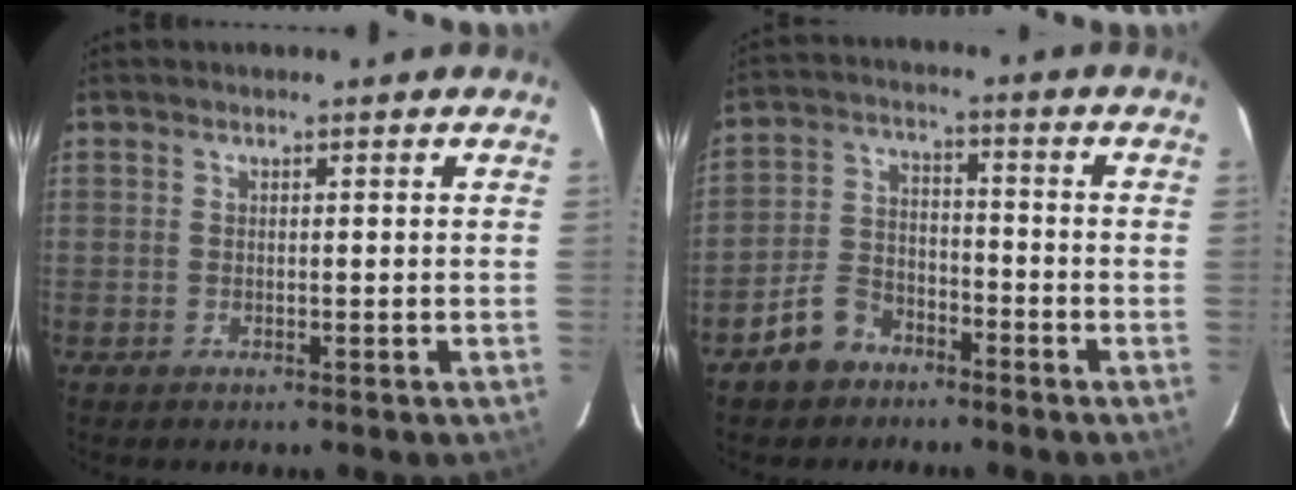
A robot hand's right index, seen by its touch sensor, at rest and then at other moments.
{"total": 7.1, "force": [-4.7, 4.7, 2.4], "torque": [-0.060, 0.016, -0.083]}